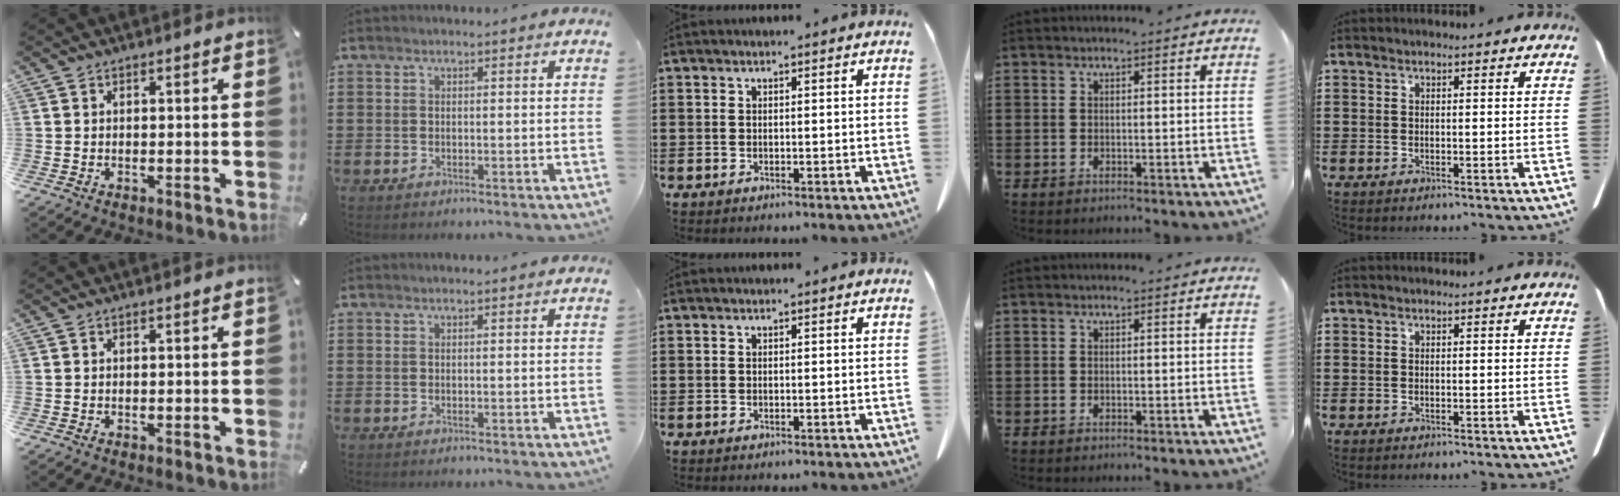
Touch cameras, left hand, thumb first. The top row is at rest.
{}